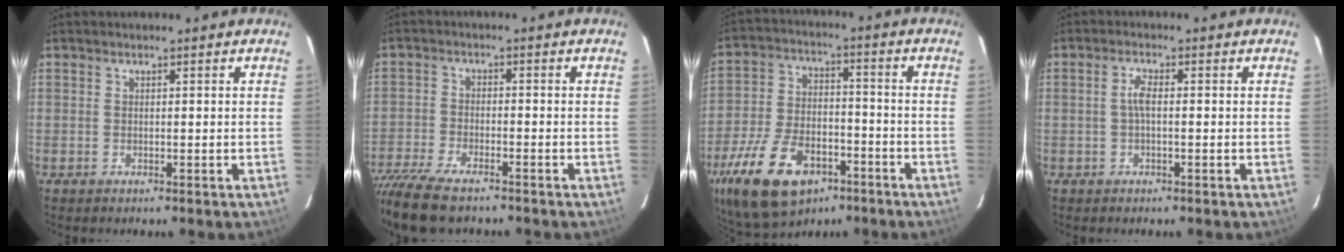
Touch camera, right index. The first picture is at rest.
{"total": 13.2, "force": [-10.8, 3.6, 6.7], "torque": [-0.167, -0.045, -0.198]}
{"total": 20.9, "force": [-11.7, 11.5, 13.0], "torque": [-0.290, -0.019, -0.192]}
{"total": 2.2, "force": [-0.2, 0.6, 2.1], "torque": [-0.046, 0.006, -0.004]}